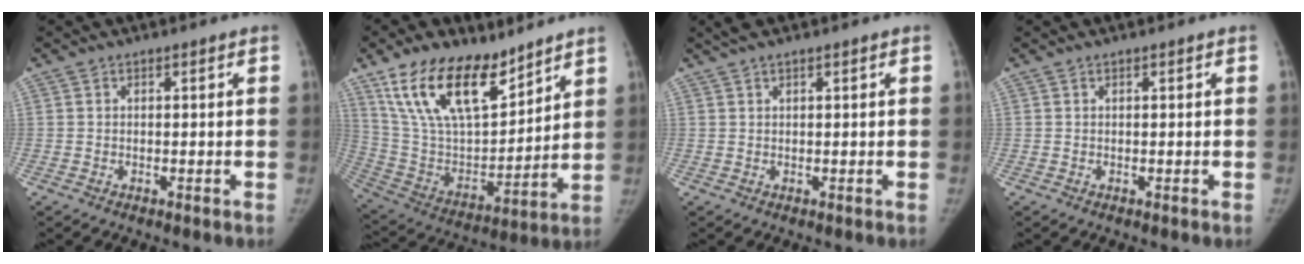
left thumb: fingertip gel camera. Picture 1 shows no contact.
{"total": 20.9, "force": [13.8, 9.7, 12.3], "torque": [-0.190, -0.060, 0.264]}
{"total": 2.4, "force": [1.8, 0.3, 1.6], "torque": [-0.035, 0.017, 0.037]}
{"total": 0.0}